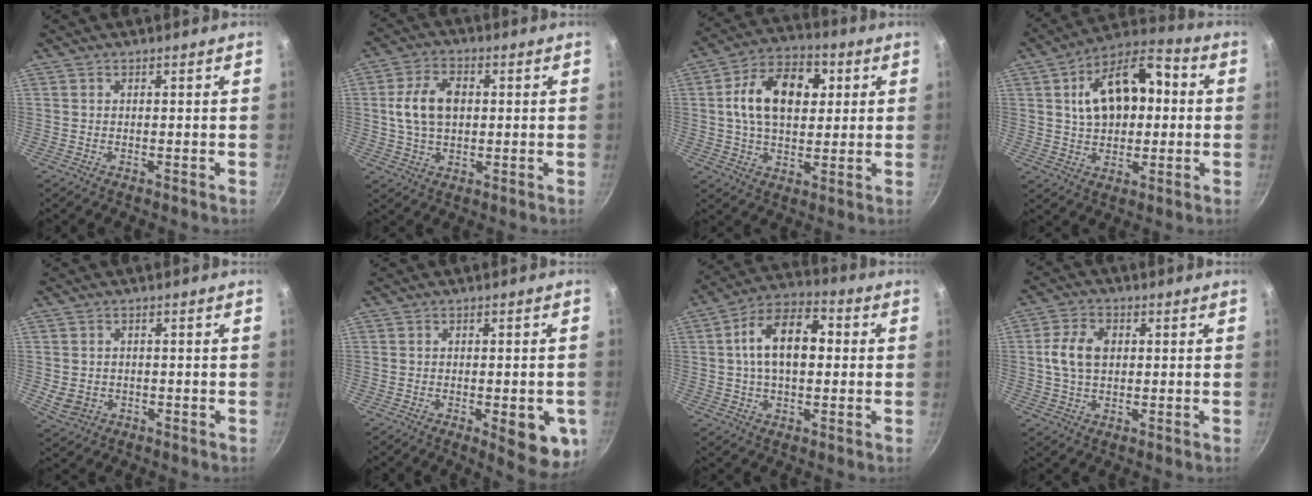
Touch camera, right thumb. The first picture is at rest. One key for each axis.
{"total": 9.5, "fx": 1.1, "fy": 6.1, "fz": 7.1, "tx": -0.126, "ty": 0.009, "tz": 0.022}
{"total": 15.0, "fx": 2.9, "fy": 9.4, "fz": 11.3, "tx": -0.172, "ty": 0.010, "tz": 0.041}
{"total": 16.3, "fx": 2.7, "fy": 9.5, "fz": 13.0, "tx": -0.185, "ty": 0.024, "tz": 0.037}
{"total": 3.7, "fx": -0.6, "fy": 3.2, "fz": 1.7, "tx": -0.026, "ty": 0.001, "tz": -0.001}
{"total": 9.4, "fx": -3.0, "fy": 3.4, "fz": 8.3, "tx": -0.082, "ty": -0.005, "tz": -0.029}
{"total": 13.4, "fx": 1.5, "fy": 7.7, "fz": 10.8, "tx": -0.177, "ty": 0.028, "tz": 0.017}
{"total": 7.4, "fx": 0.9, "fy": 5.0, "fz": 5.4, "tx": -0.103, "ty": 0.010, "tz": 0.015}